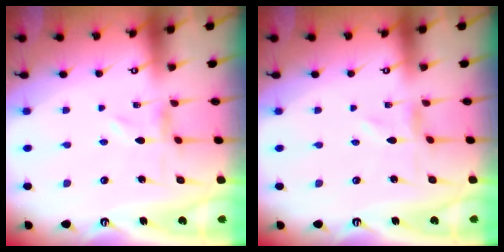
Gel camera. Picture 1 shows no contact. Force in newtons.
{"total": 1.2, "press": 1.2, "slide": 0.2}